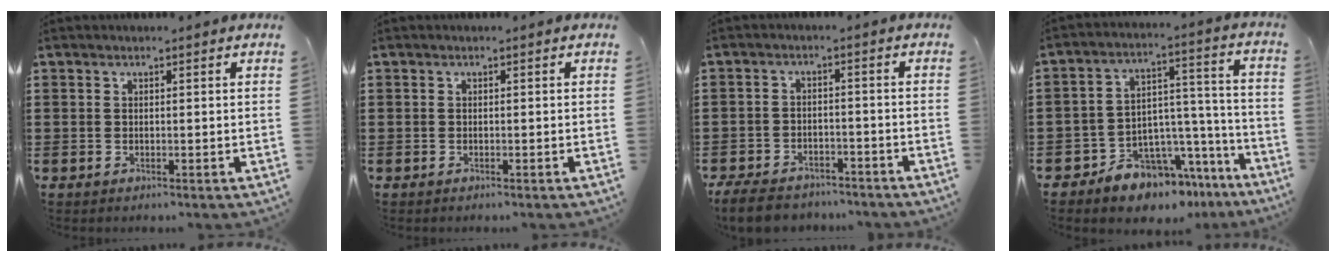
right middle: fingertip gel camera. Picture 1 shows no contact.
{"total": 0.0}
{"total": 5.4, "force": [-5.1, 1.2, 1.3], "torque": [-0.030, 0.007, -0.101]}
{"total": 9.3, "force": [-8.4, 3.6, 1.6], "torque": [-0.029, 0.019, -0.155]}